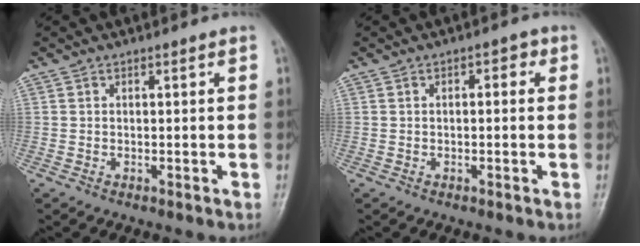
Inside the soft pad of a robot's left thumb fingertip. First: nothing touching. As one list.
[{"total": 2.1, "force": [0.4, 1.2, 1.8], "torque": [-0.013, 0.007, -0.002]}]